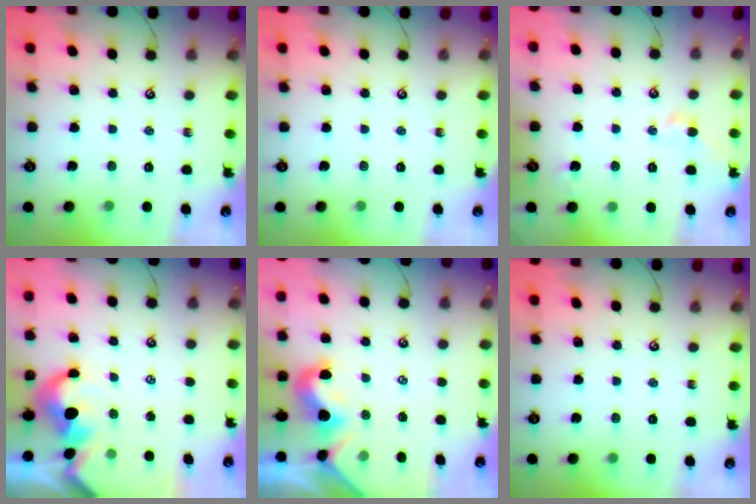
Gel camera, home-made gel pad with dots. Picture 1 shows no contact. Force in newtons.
{"total": 0.0}
{"total": 3.0, "press": 2.9, "slide": 0.7}
{"total": 1.2, "press": 0.9, "slide": 0.8}
{"total": 0.0}
{"total": 0.0}